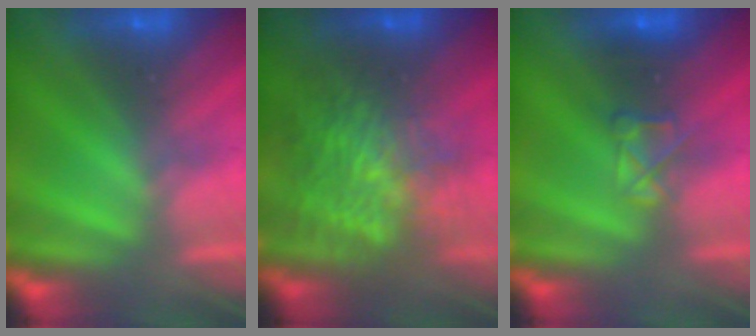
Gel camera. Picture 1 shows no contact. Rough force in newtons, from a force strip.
{"total": 7.0}
{"total": 2.9}